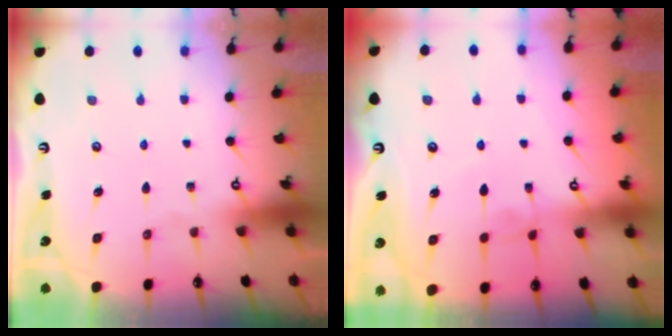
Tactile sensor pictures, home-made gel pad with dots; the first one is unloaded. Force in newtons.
{"total": 3.2, "press": 3.1, "slide": 0.2}